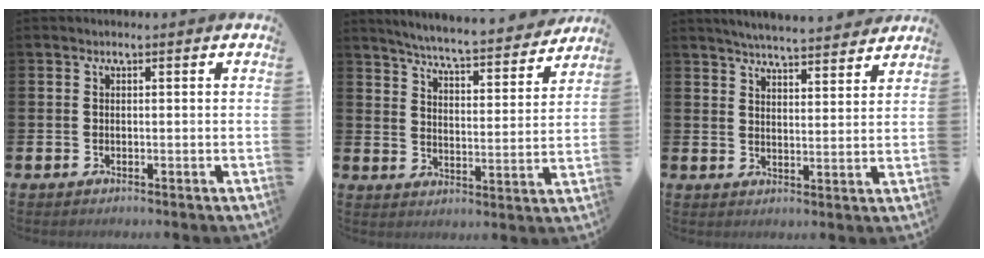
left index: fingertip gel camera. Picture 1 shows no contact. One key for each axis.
{"total": 6.3, "fx": 6.0, "fy": -0.3, "fz": 1.6, "tx": -0.053, "ty": -0.050, "tz": 0.101}
{"total": 5.3, "fx": 5.3, "fy": -0.1, "fz": 0.7, "tx": -0.028, "ty": -0.034, "tz": 0.094}